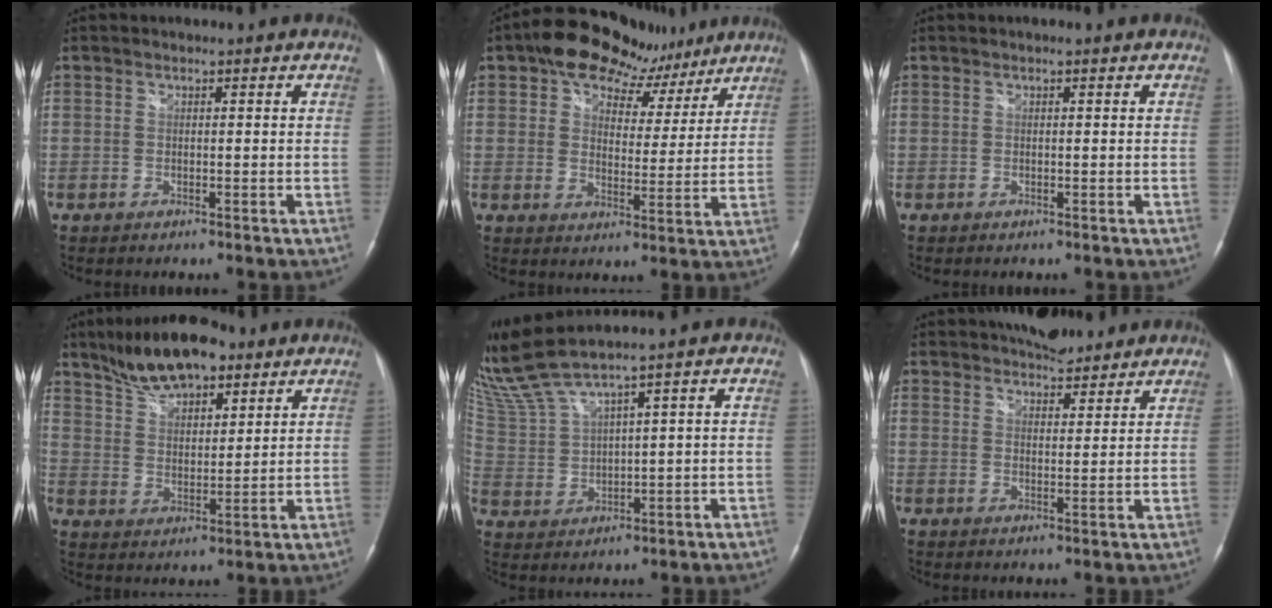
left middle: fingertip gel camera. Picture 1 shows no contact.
{"total": 12.2, "force": [8.3, 7.1, 5.5], "torque": [-0.066, 0.029, 0.121]}
{"total": 0.0}
{"total": 11.9, "force": [8.8, 4.2, 6.9], "torque": [-0.120, 0.011, 0.154]}
{"total": 8.2, "force": [7.1, -1.2, 3.9], "torque": [-0.103, 0.007, 0.157]}
{"total": 7.3, "force": [6.5, 2.3, 2.3], "torque": [-0.034, 0.010, 0.098]}